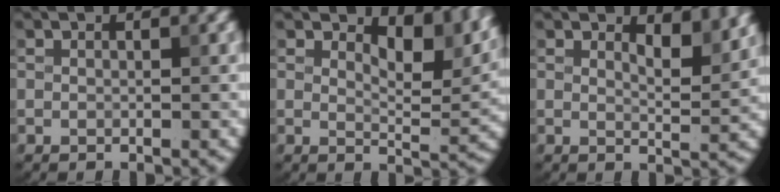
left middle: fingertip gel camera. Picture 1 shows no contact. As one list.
[{"total": 5.8, "force": [3.8, 2.4, 3.7], "torque": [-0.050, -0.006, 0.050]}, {"total": 2.9, "force": [2.1, 0.8, 1.9], "torque": [-0.027, -0.005, 0.031]}]